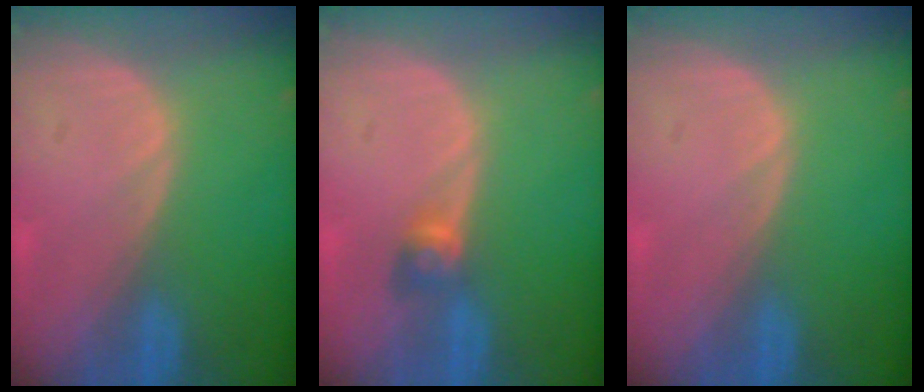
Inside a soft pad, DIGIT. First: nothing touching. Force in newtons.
{"total": 2.7, "press": 2.4, "slide": 1.2}
{"total": 0.0}